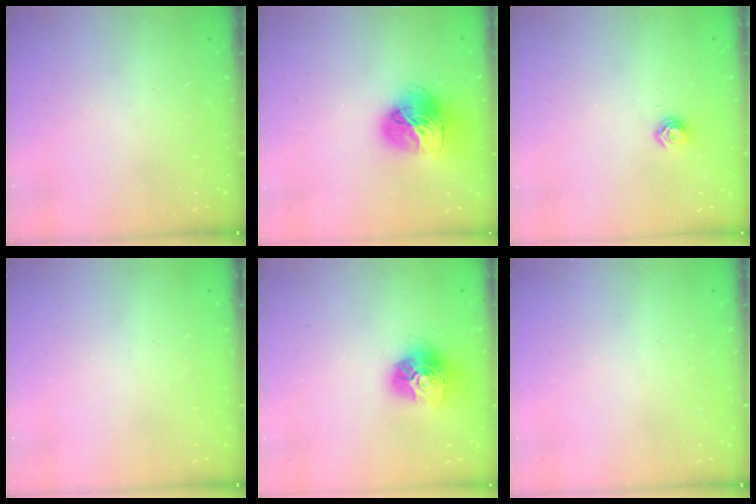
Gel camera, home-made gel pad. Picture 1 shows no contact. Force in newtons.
{"total": 16.9, "press": 16.8, "slide": 1.7}
{"total": 7.6, "press": 7.5, "slide": 1.1}
{"total": 0.0}
{"total": 15.0, "press": 14.9, "slide": 1.5}
{"total": 0.0}